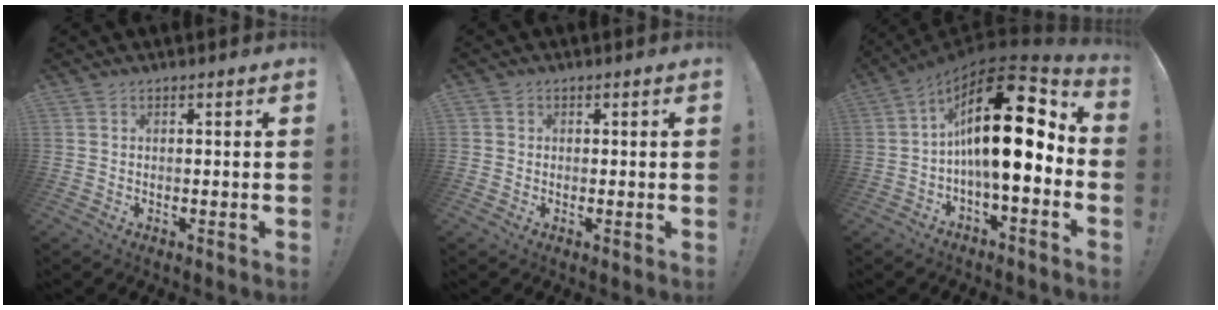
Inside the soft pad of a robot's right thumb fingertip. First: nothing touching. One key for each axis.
{"total": 1.5, "fx": -0.1, "fy": 1.5, "fz": 0.3, "tx": 0.004, "ty": 0.002, "tz": -0.003}
{"total": 22.8, "fx": 3.7, "fy": 8.0, "fz": 21.0, "tx": -0.355, "ty": -0.021, "tz": 0.059}